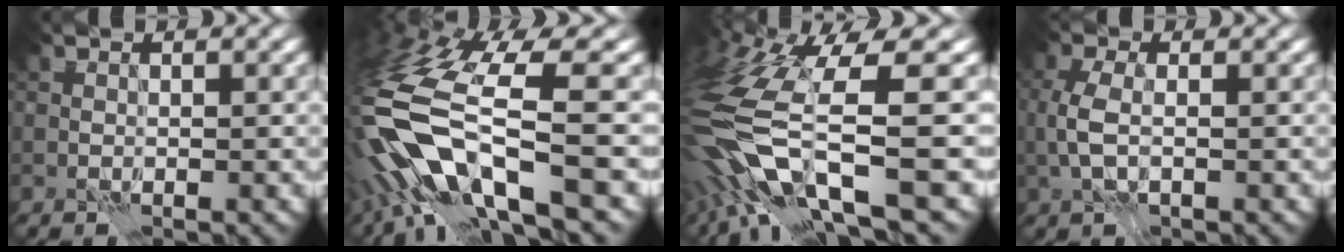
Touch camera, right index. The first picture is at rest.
{"total": 13.4, "force": [-5.1, 4.2, 11.7], "torque": [-0.248, -0.010, -0.086]}
{"total": 12.4, "force": [-5.0, 3.5, 10.8], "torque": [-0.230, -0.015, -0.085]}
{"total": 3.5, "force": [-0.7, 2.0, 2.7], "torque": [-0.069, -0.001, -0.014]}